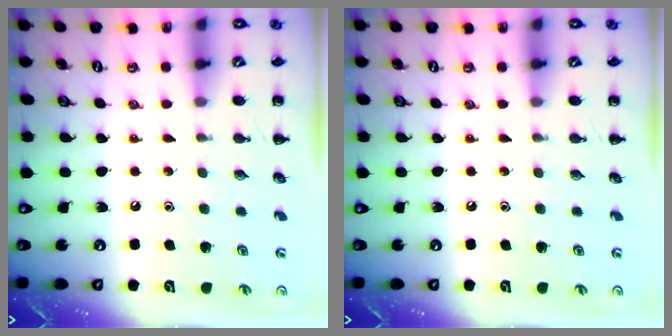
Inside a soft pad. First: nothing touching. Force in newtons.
{"total": 0.0}